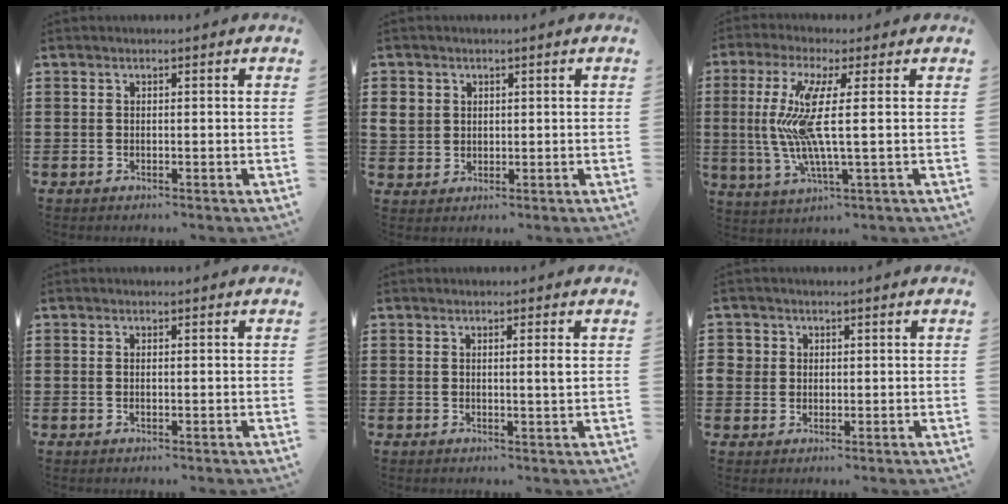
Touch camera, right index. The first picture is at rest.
{"total": 3.0, "force": [0.9, 2.7, 0.9], "torque": [-0.029, 0.009, 0.017]}
{"total": 10.1, "force": [0.9, 0.7, 10.1], "torque": [-0.214, -0.022, 0.010]}
{"total": 0.6, "force": [-0.2, 0.0, 0.6], "torque": [-0.011, -0.005, -0.003]}
{"total": 1.7, "force": [0.4, -0.3, 1.7], "torque": [-0.030, -0.003, 0.004]}
{"total": 2.2, "force": [0.5, 2.1, 0.3], "torque": [-0.016, 0.009, 0.007]}